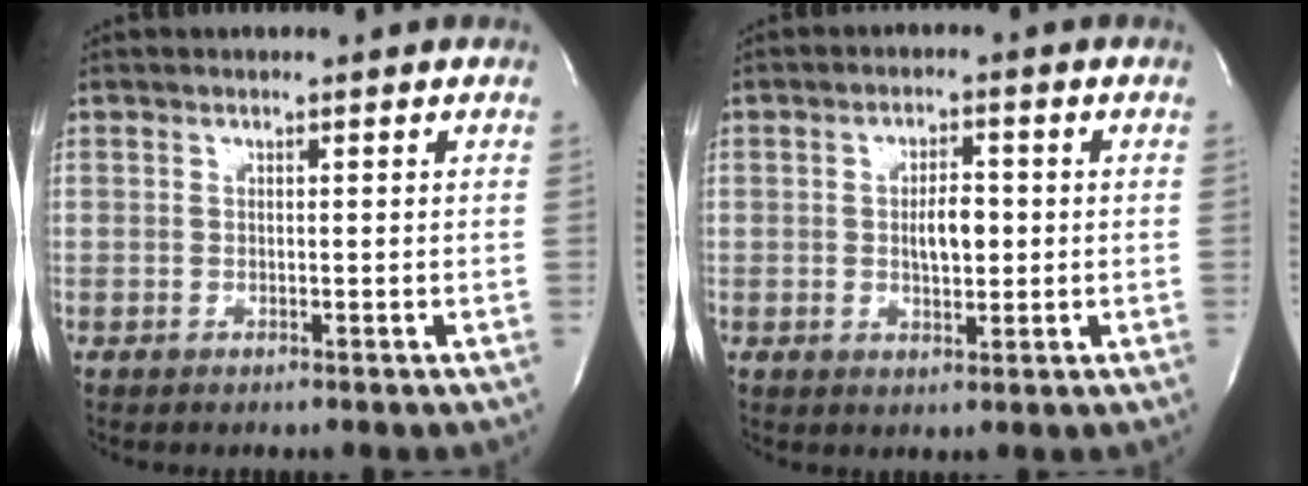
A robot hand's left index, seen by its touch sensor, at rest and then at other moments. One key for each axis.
{"total": 4.2, "fx": -0.3, "fy": 1.8, "fz": 3.8, "tx": -0.061, "ty": -0.009, "tz": -0.003}